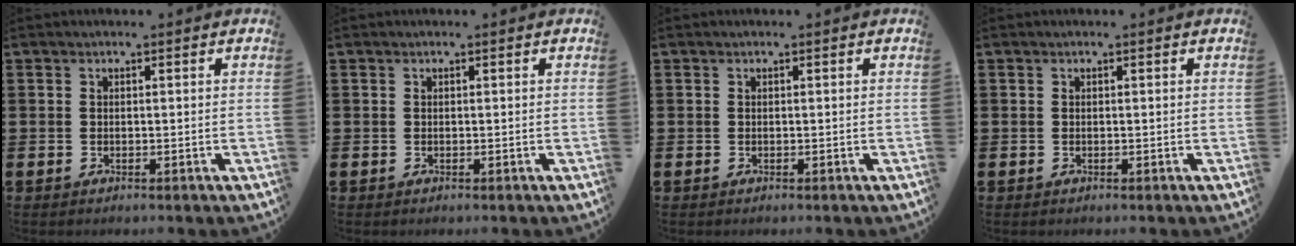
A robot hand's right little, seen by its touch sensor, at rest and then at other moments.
{"total": 0.0}
{"total": 0.0}
{"total": 0.0}